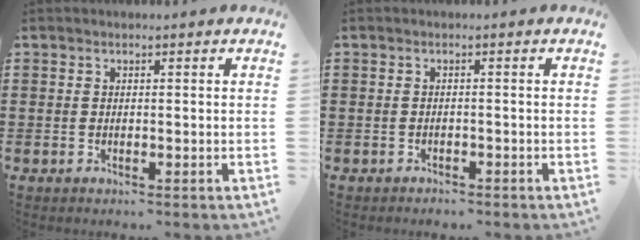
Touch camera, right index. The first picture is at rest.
{"total": 0.8, "force": [-0.8, 0.2, 0.0], "torque": [-0.003, 0.000, -0.018]}